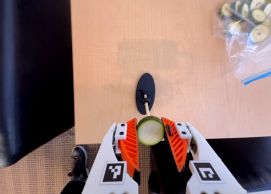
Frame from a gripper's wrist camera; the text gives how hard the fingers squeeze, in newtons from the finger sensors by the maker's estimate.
{"total": 10.2, "left": 10.3, "right": 10.1}